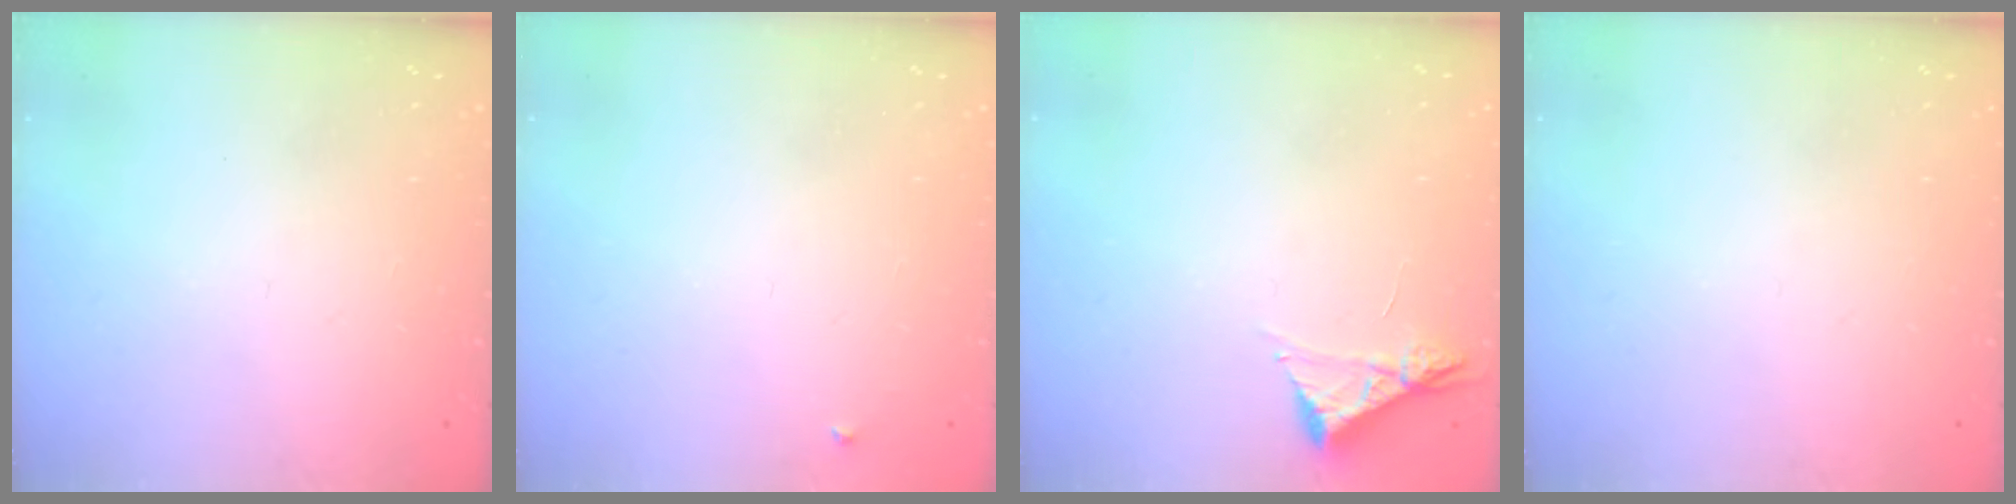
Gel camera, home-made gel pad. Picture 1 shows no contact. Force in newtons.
{"total": 3.0, "press": 3.0, "slide": 0.4}
{"total": 4.5, "press": 4.4, "slide": 0.5}
{"total": 0.0}